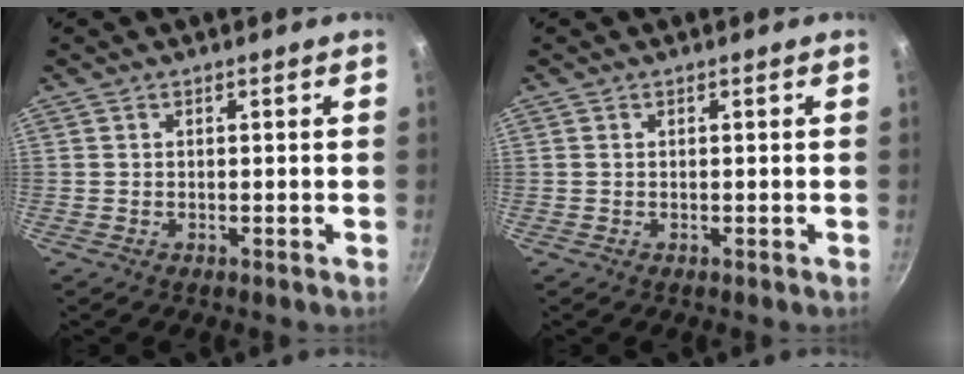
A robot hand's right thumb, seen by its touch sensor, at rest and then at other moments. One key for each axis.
{"total": 0.0}